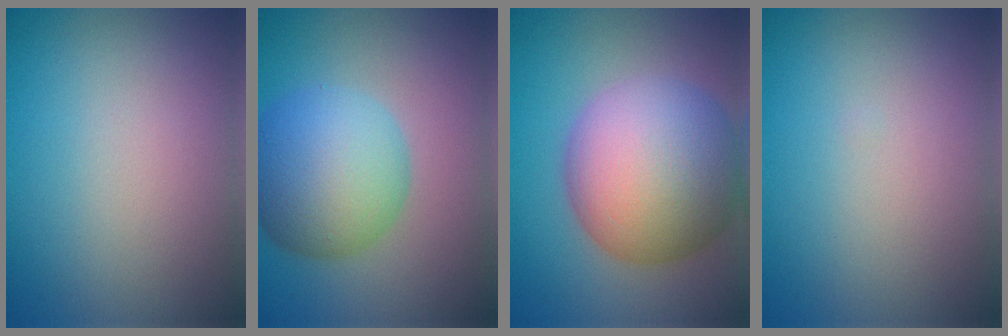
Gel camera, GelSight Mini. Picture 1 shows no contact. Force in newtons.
{"total": 8.6, "press": 8.6, "slide": 0.1}
{"total": 12.7, "press": 12.7, "slide": 0.6}
{"total": 0.0}